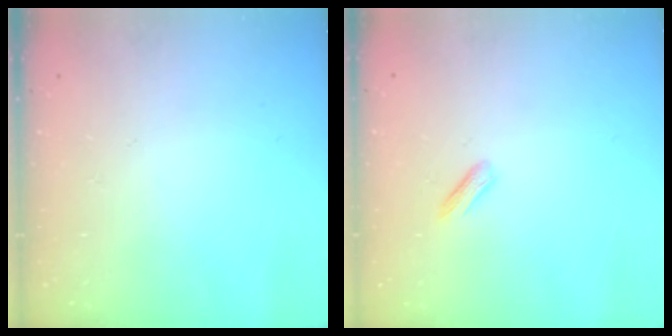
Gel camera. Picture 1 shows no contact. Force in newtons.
{"total": 2.8, "press": 2.7, "slide": 0.8}